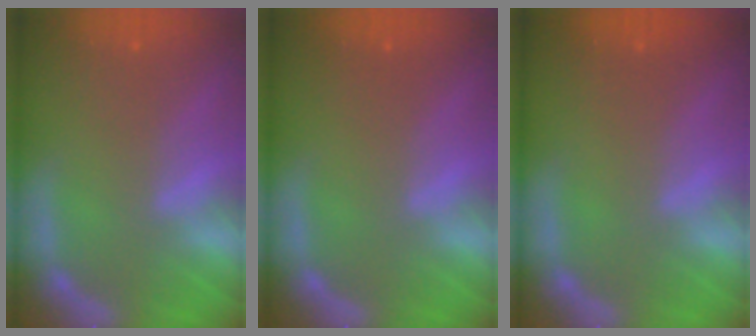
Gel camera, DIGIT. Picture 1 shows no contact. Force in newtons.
{"total": 0.0}
{"total": 0.0}